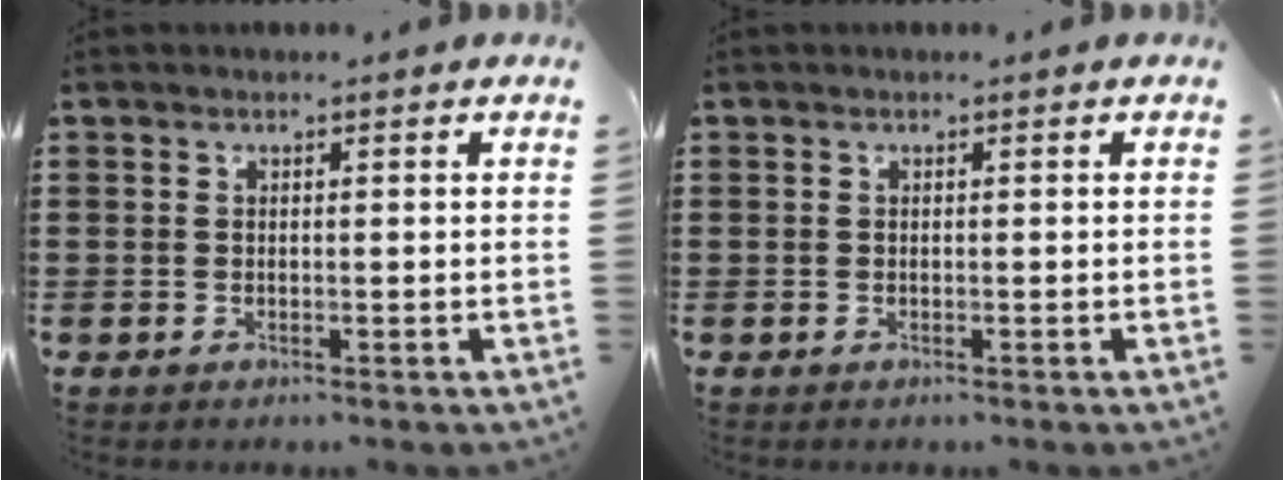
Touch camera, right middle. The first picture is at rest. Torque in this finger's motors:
{"motor_torque": [0.00, 0.00, 0.00, -0.01]}